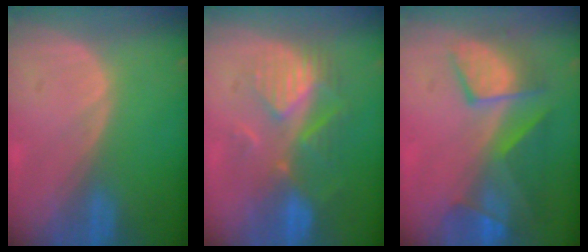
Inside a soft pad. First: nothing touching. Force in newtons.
{"total": 8.3, "press": 8.0, "slide": 2.3}
{"total": 9.4, "press": 8.4, "slide": 4.2}